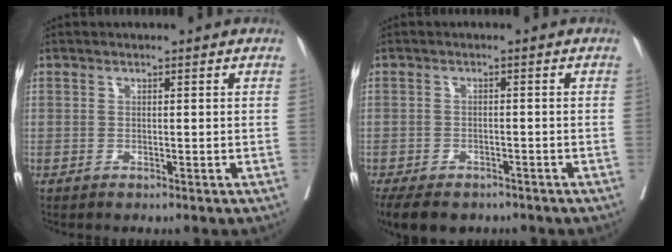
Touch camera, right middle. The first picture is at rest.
{"total": 9.9, "force": [-7.4, 4.9, 4.4], "torque": [-0.083, -0.009, -0.101]}